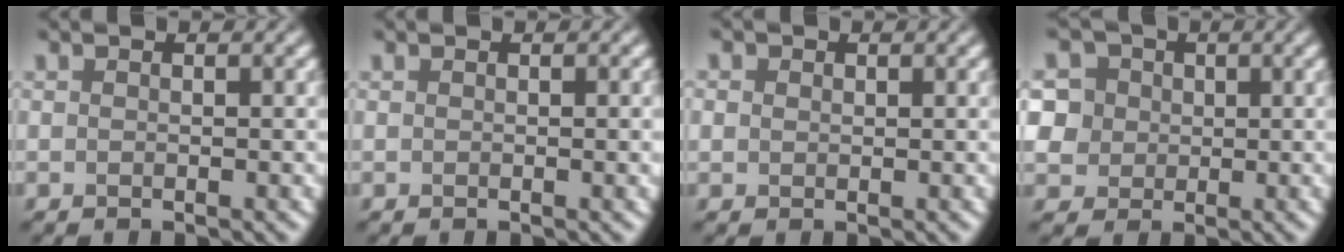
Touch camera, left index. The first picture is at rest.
{"total": 0.9, "force": [0.0, 0.2, 0.9], "torque": [-0.010, 0.000, 0.001]}
{"total": 1.2, "force": [0.5, 1.1, 0.4], "torque": [-0.004, 0.001, 0.002]}
{"total": 7.3, "force": [2.8, 6.1, 2.9], "torque": [-0.054, 0.025, 0.022]}